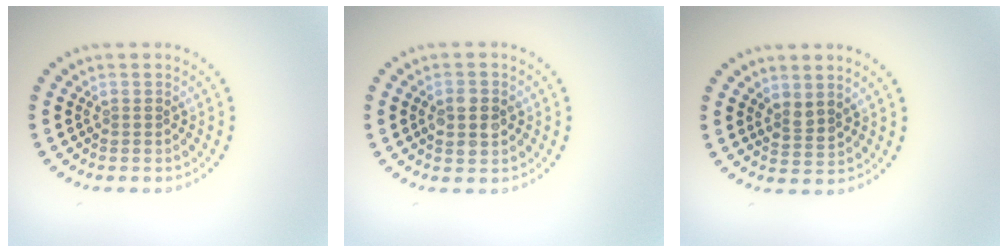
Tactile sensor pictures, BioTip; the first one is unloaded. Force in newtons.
{"total": 2.9, "press": 2.9, "slide": 0.1}
{"total": 1.6, "press": 1.3, "slide": 1.0}